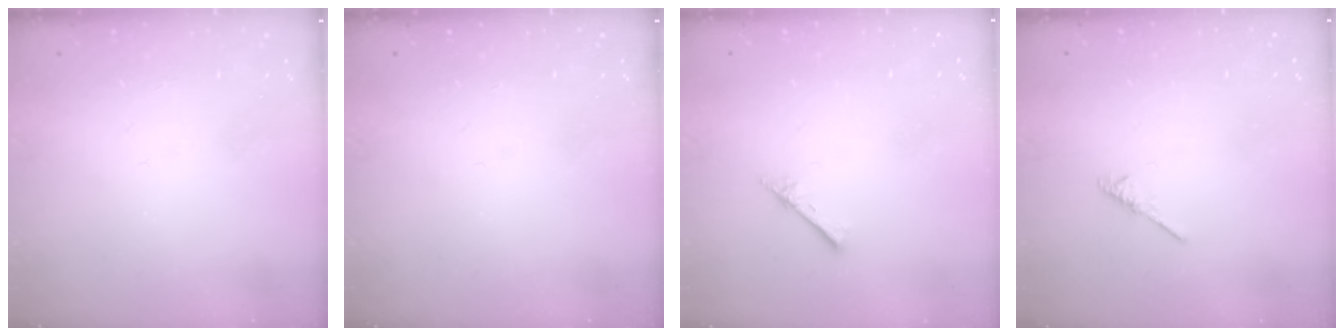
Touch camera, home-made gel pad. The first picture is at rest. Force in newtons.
{"total": 0.0}
{"total": 2.4, "press": 2.4, "slide": 0.3}
{"total": 1.9, "press": 1.8, "slide": 0.5}